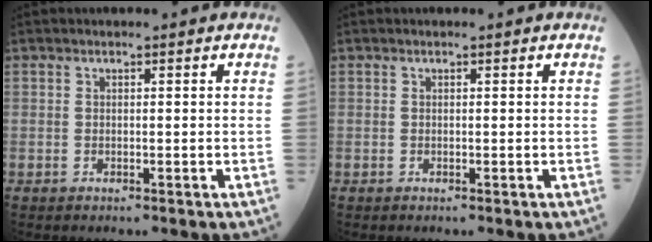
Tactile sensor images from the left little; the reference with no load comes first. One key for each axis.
{"total": 0.0}